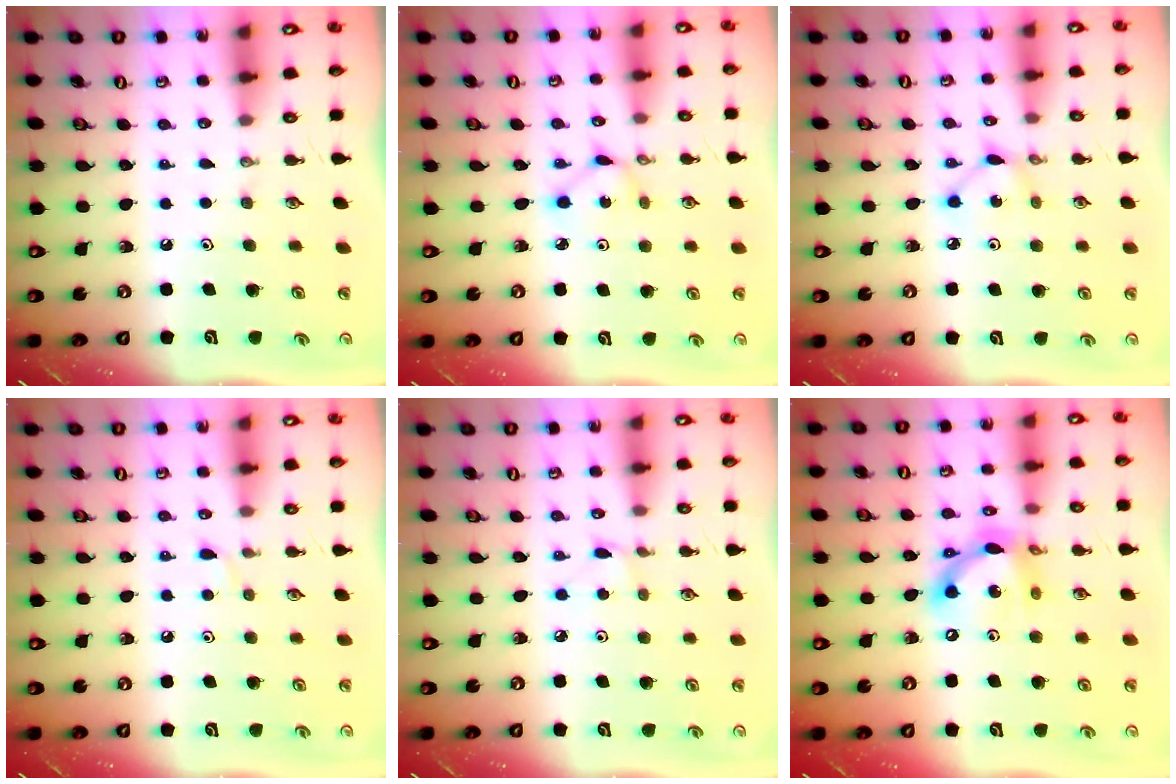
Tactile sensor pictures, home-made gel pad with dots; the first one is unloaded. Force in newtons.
{"total": 1.9, "press": 1.9, "slide": 0.1}
{"total": 2.6, "press": 2.6, "slide": 0.1}
{"total": 3.2, "press": 3.2, "slide": 0.4}
{"total": 1.5, "press": 1.5, "slide": 0.2}
{"total": 14.2, "press": 14.1, "slide": 1.1}